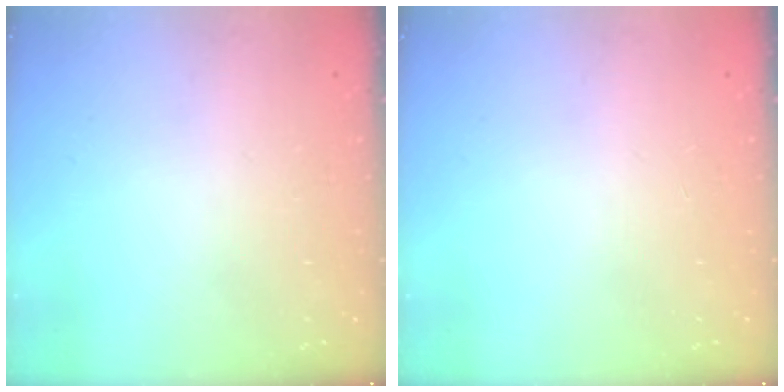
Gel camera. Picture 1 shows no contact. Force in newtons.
{"total": 0.0}